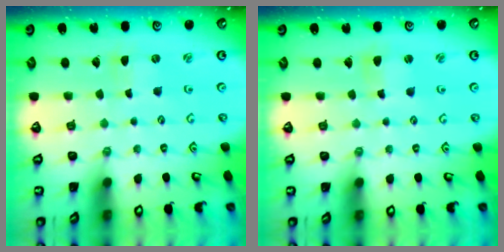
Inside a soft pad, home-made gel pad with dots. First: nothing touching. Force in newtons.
{"total": 2.0, "press": 2.0, "slide": 0.4}